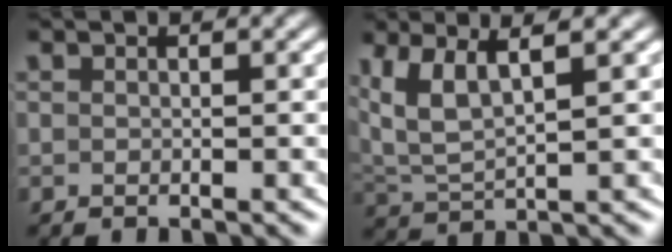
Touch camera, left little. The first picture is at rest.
{"total": 5.9, "force": [2.2, 3.8, 3.9], "torque": [-0.102, -0.009, 0.045]}